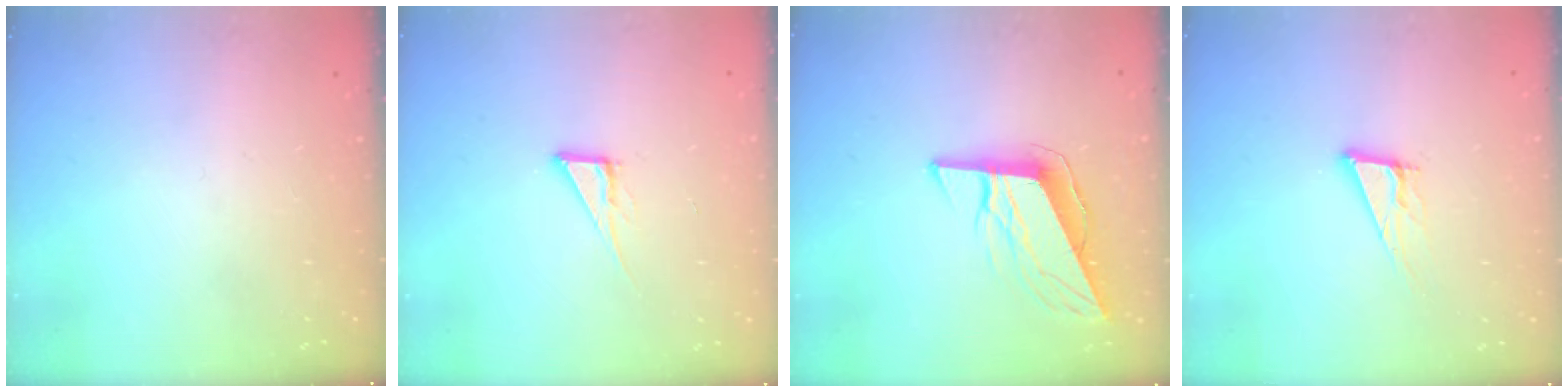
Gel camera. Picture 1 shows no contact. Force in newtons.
{"total": 6.0, "press": 6.0, "slide": 0.4}
{"total": 10.5, "press": 10.2, "slide": 2.4}
{"total": 8.6, "press": 8.3, "slide": 2.4}